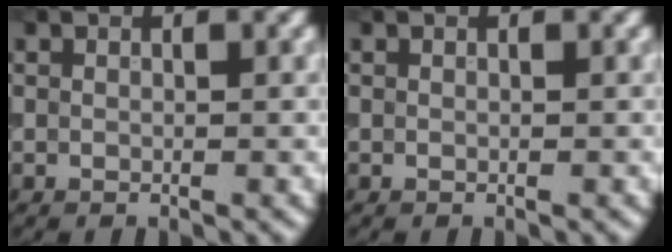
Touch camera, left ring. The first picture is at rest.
{"total": 0.0}